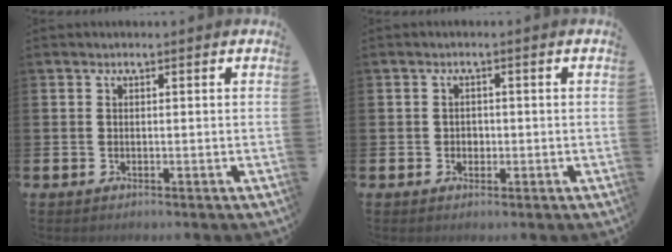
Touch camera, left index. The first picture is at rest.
{"total": 1.4, "force": [-0.1, 1.3, 0.5], "torque": [-0.003, 0.005, -0.005]}